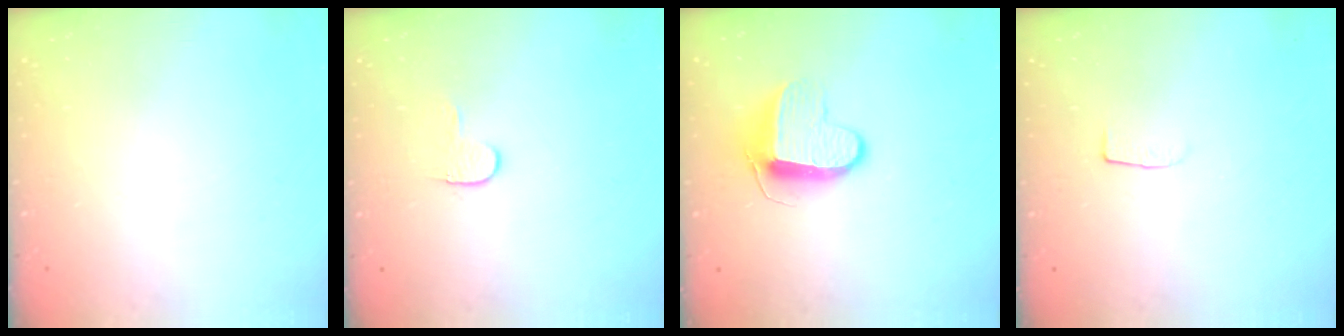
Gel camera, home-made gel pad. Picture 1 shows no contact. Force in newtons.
{"total": 3.5, "press": 3.5, "slide": 0.4}
{"total": 9.2, "press": 9.2, "slide": 0.3}
{"total": 4.0, "press": 4.0, "slide": 0.2}